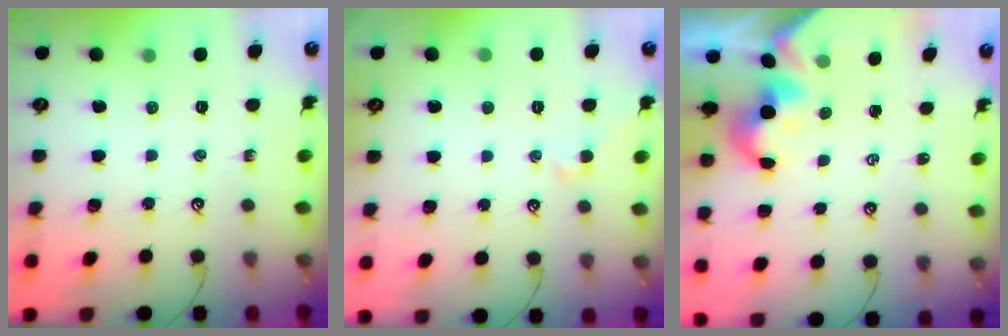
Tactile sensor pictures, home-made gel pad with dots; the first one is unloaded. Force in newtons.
{"total": 0.6, "press": 0.0, "slide": 0.6}
{"total": 2.0, "press": 2.0, "slide": 0.3}